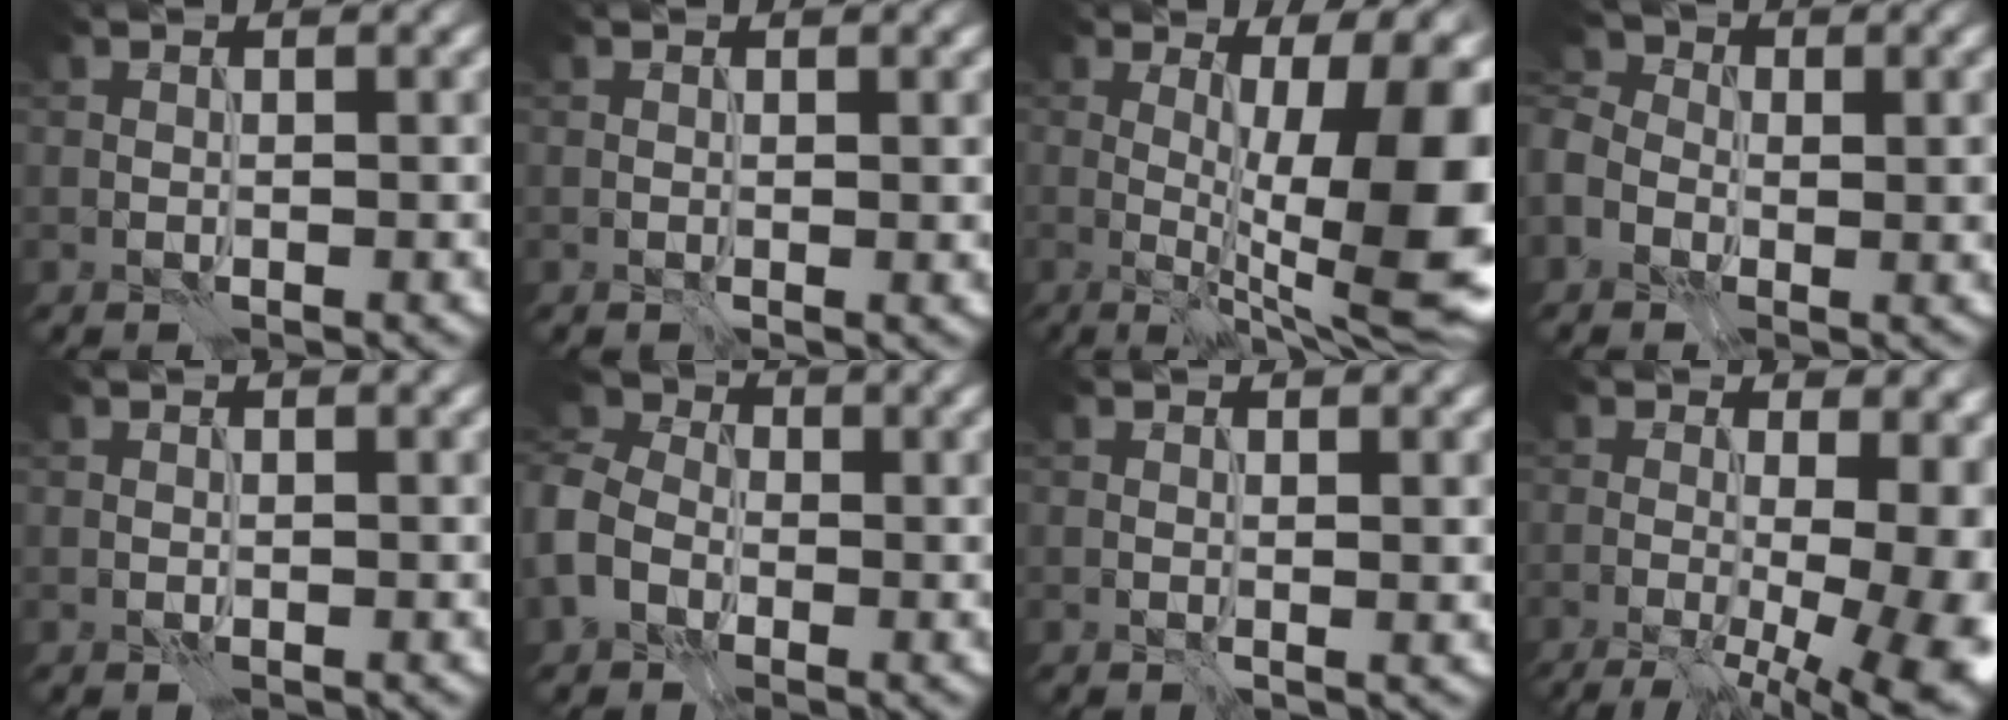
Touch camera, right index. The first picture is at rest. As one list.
[{"total": 0.6, "force": [0.2, 0.2, 0.6], "torque": [-0.003, -0.002, 0.003]}, {"total": 14.0, "force": [-0.4, 4.0, 13.5], "torque": [-0.170, 0.005, -0.003]}, {"total": 5.8, "force": [-1.0, 4.3, 3.6], "torque": [-0.080, 0.004, -0.017]}, {"total": 0.0}, {"total": 7.2, "force": [-1.5, 5.6, 4.3], "torque": [-0.116, -0.004, -0.036]}, {"total": 0.8, "force": [0.3, 0.3, 0.7], "torque": [-0.003, -0.002, 0.003]}, {"total": 15.3, "force": [-1.8, 6.6, 13.7], "torque": [-0.120, -0.002, -0.004]}]